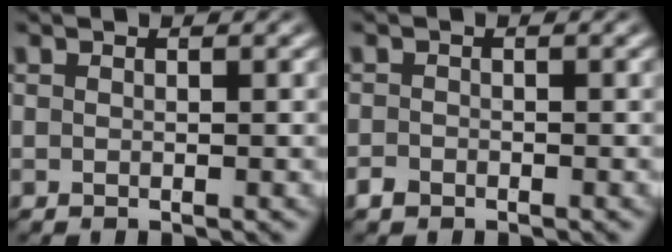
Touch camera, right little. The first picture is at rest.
{"total": 1.1, "force": [-1.1, 0.2, 0.1], "torque": [0.000, -0.009, -0.015]}